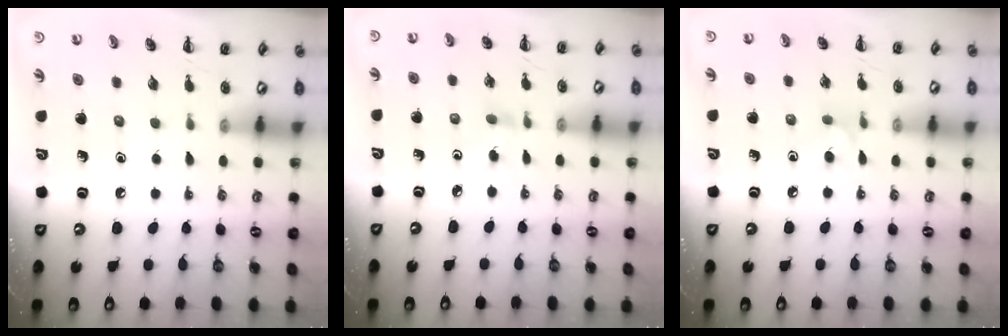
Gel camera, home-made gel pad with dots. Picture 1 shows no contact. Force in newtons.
{"total": 2.9, "press": 2.6, "slide": 1.2}
{"total": 5.1, "press": 4.8, "slide": 1.8}